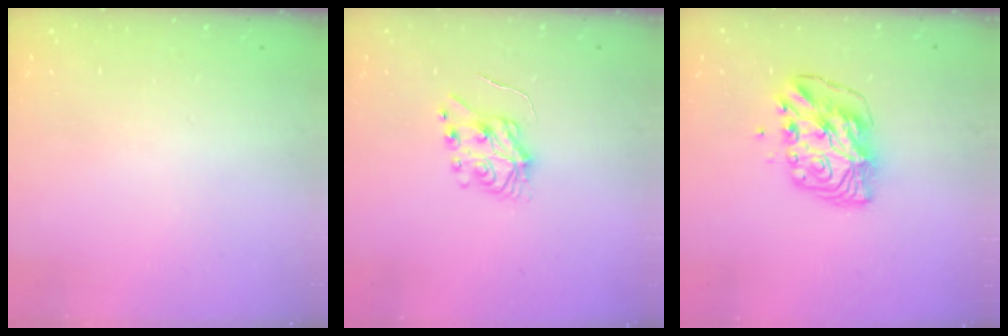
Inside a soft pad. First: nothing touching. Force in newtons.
{"total": 6.0, "press": 6.0, "slide": 0.6}
{"total": 8.5, "press": 8.4, "slide": 1.3}